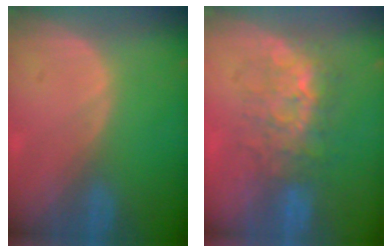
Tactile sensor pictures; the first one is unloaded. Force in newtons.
{"total": 8.0, "press": 7.5, "slide": 2.8}